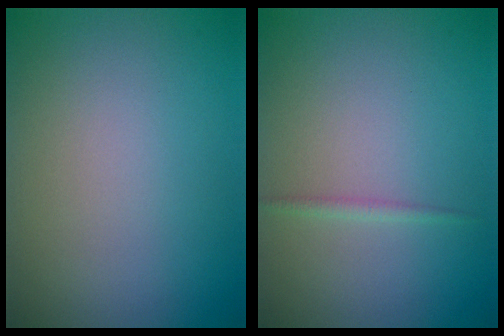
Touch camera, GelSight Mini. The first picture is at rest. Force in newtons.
{"total": 0.7, "press": 0.7, "slide": 0.0}